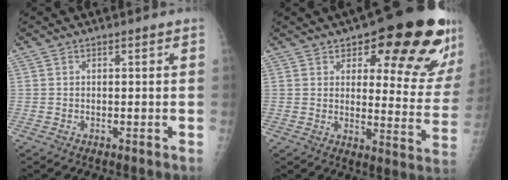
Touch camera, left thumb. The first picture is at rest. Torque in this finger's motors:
{"motor_torque": [0.63, 0.58, 0.21, -0.08, 0.21]}